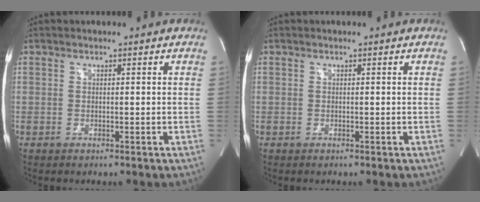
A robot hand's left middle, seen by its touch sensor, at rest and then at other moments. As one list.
[{"total": 0.0}]